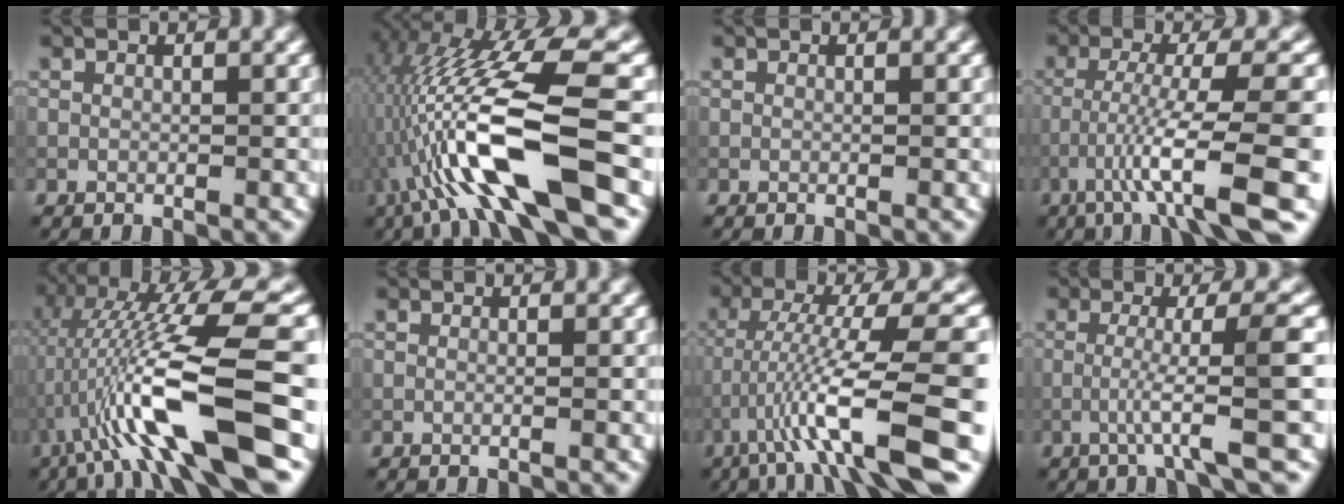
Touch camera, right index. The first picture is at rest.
{"total": 13.6, "force": [-4.1, 3.2, 12.6], "torque": [-0.249, 0.011, -0.064]}
{"total": 0.0}
{"total": 10.9, "force": [-5.0, 1.3, 9.6], "torque": [-0.146, 0.009, -0.074]}
{"total": 13.0, "force": [-2.8, 2.3, 12.5], "torque": [-0.227, 0.024, -0.045]}
{"total": 0.7, "force": [0.0, 0.3, 0.6], "torque": [-0.008, -0.005, -0.008]}
{"total": 12.1, "force": [-4.9, 1.8, 10.9], "torque": [-0.180, 0.015, -0.072]}
{"total": 5.9, "force": [-1.4, 0.3, 5.7], "torque": [-0.088, 0.006, -0.032]}